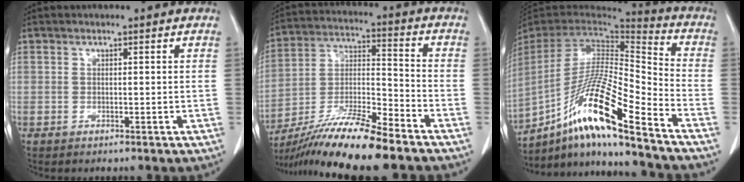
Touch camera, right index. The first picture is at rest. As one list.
[{"total": 14.5, "force": [-11.7, 0.1, 8.5], "torque": [-0.160, -0.011, -0.211]}, {"total": 19.3, "force": [-12.7, 0.4, 14.5], "torque": [-0.294, -0.016, -0.236]}]